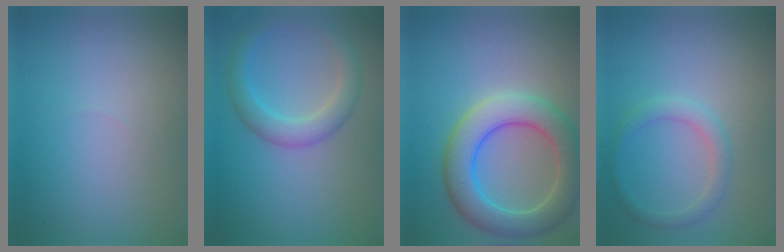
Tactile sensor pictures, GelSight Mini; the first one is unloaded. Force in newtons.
{"total": 3.3, "press": 3.3, "slide": 0.1}
{"total": 6.8, "press": 6.8, "slide": 0.7}
{"total": 2.0, "press": 2.0, "slide": 0.1}